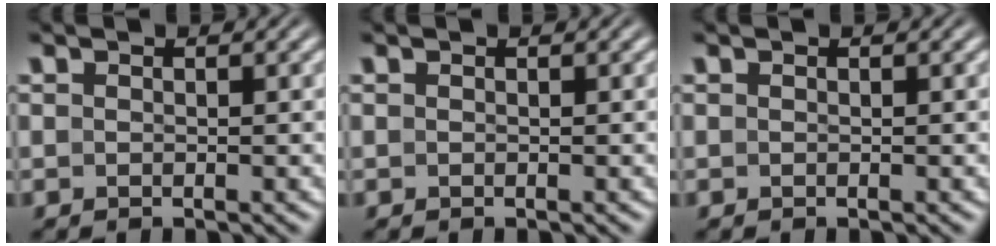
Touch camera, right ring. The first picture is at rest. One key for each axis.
{"total": 0.0}
{"total": 0.0}